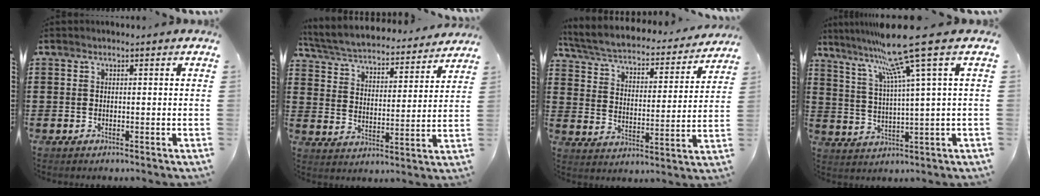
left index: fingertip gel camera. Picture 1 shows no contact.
{"total": 4.3, "force": [4.2, 0.1, 0.8], "torque": [-0.040, -0.034, 0.065]}
{"total": 3.9, "force": [3.6, 0.6, 1.4], "torque": [-0.048, -0.028, 0.052]}
{"total": 12.8, "force": [7.7, -1.1, 10.1], "torque": [-0.208, -0.027, 0.119]}